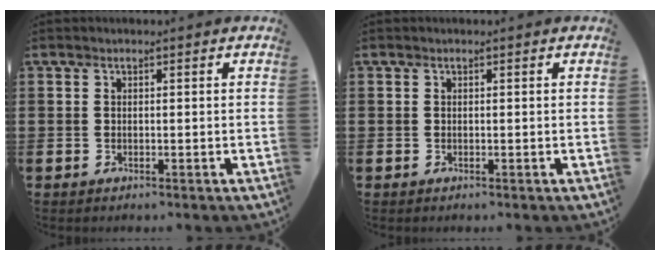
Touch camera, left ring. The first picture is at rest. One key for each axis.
{"total": 0.0}